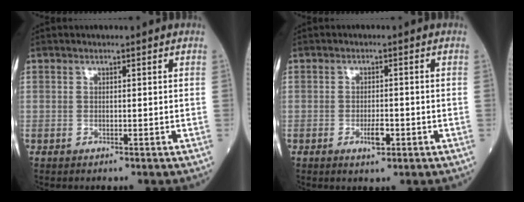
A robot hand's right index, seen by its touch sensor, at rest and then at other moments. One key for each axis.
{"total": 2.7, "fx": -1.1, "fy": 0.9, "fz": 2.3, "tx": -0.040, "ty": 0.000, "tz": -0.015}